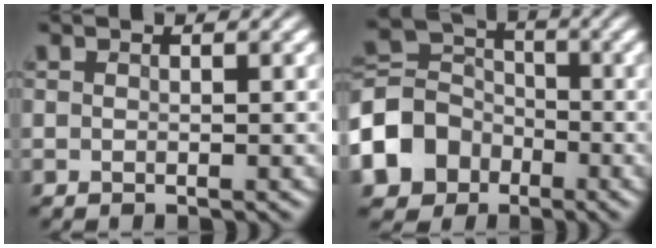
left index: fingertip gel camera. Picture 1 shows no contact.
{"total": 7.4, "force": [-3.3, 5.9, 3.1], "torque": [-0.068, 0.002, -0.080]}